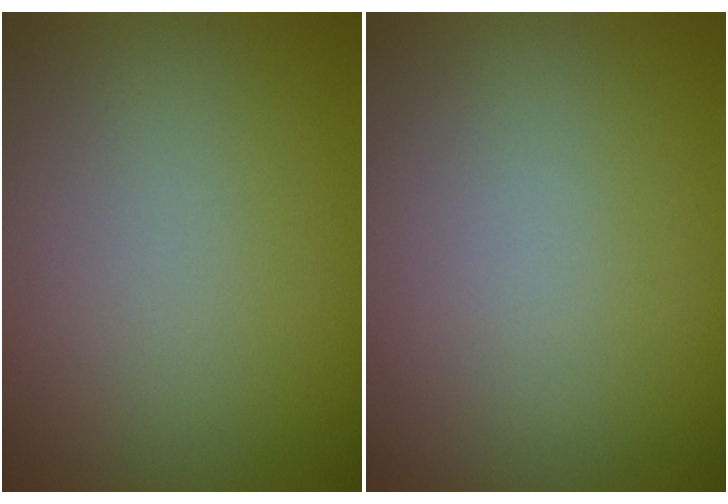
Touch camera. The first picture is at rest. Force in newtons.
{"total": 0.0}